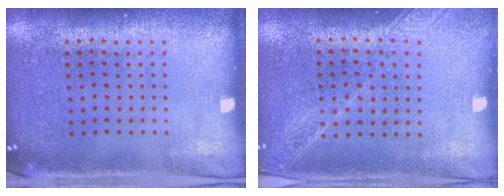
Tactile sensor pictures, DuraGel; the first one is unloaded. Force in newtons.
{"total": 1.5, "press": 1.4, "slide": 0.5}